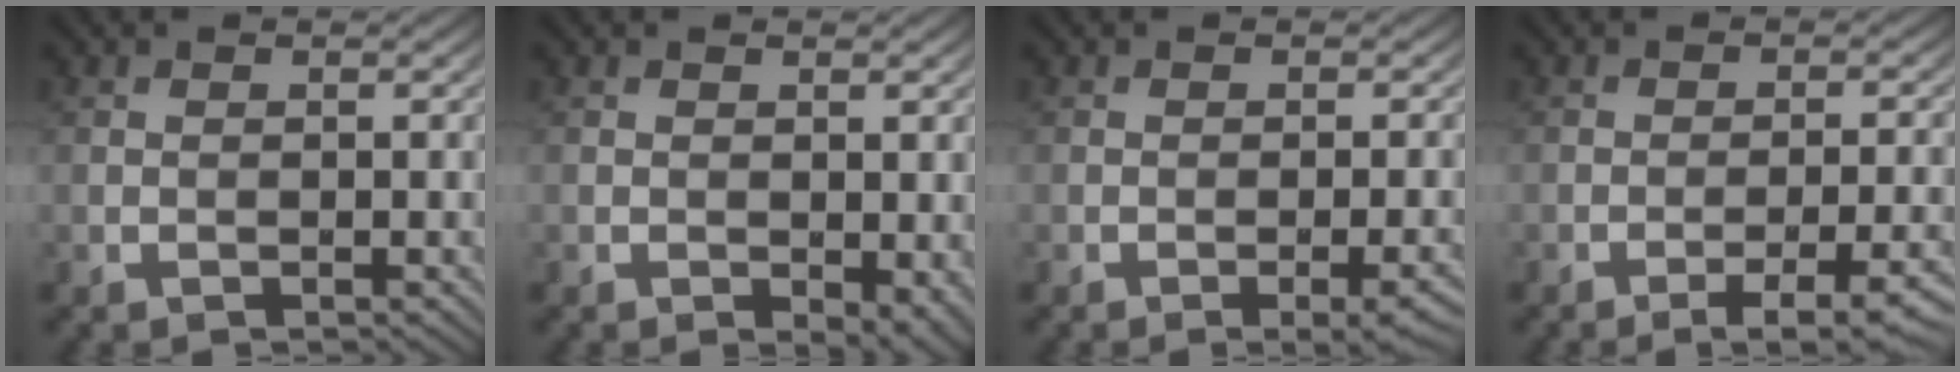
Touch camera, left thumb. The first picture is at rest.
{"total": 3.0, "force": [-1.0, 1.5, 2.4], "torque": [-0.031, -0.009, -0.010]}
{"total": 3.1, "force": [-1.6, 0.6, 2.5], "torque": [-0.035, 0.006, -0.023]}
{"total": 6.4, "force": [-4.2, 1.3, 4.7], "torque": [-0.068, 0.010, -0.054]}